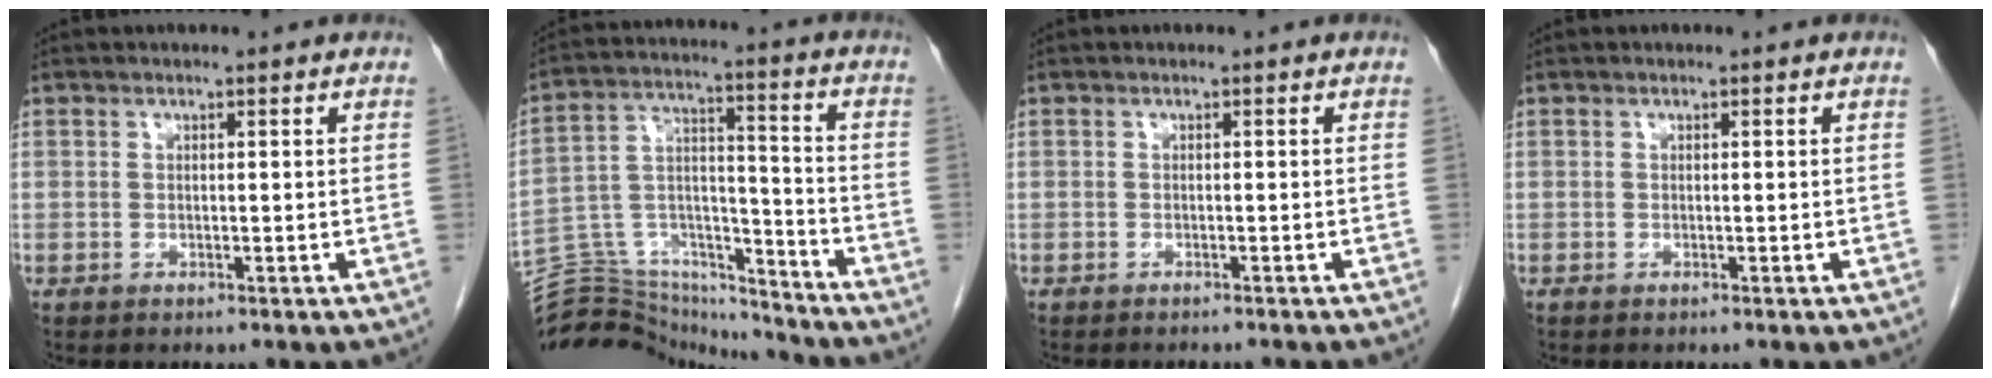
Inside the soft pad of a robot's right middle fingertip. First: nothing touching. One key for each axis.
{"total": 18.1, "fx": -17.5, "fy": 3.3, "fz": 2.6, "tx": -0.055, "ty": 0.053, "tz": -0.280}
{"total": 3.1, "fx": -3.0, "fy": 0.1, "fz": 0.9, "tx": -0.009, "ty": -0.005, "tz": -0.036}
{"total": 0.0}